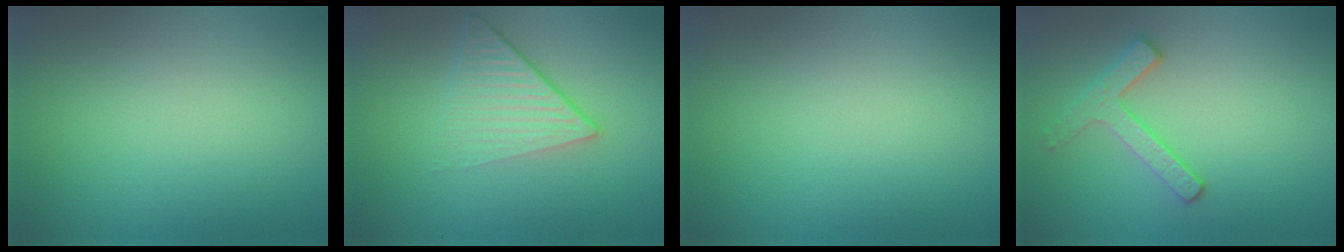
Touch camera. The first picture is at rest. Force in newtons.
{"total": 4.5, "press": 2.9, "slide": 3.5}
{"total": 0.0}
{"total": 2.5, "press": 2.3, "slide": 0.9}